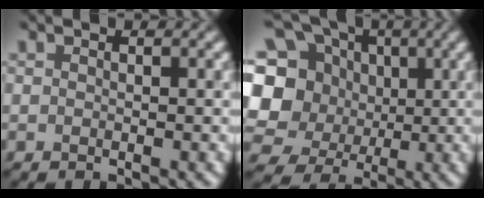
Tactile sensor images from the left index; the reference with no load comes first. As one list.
[{"total": 14.5, "force": [1.7, 13.1, 6.0], "torque": [-0.186, 0.032, 0.007]}]